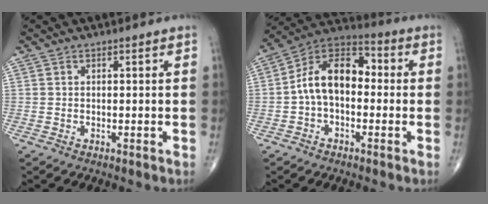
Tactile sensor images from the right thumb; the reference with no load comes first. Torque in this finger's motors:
{"motor_torque": [1.72, 1.76, 0.94, -0.47, 0.12]}